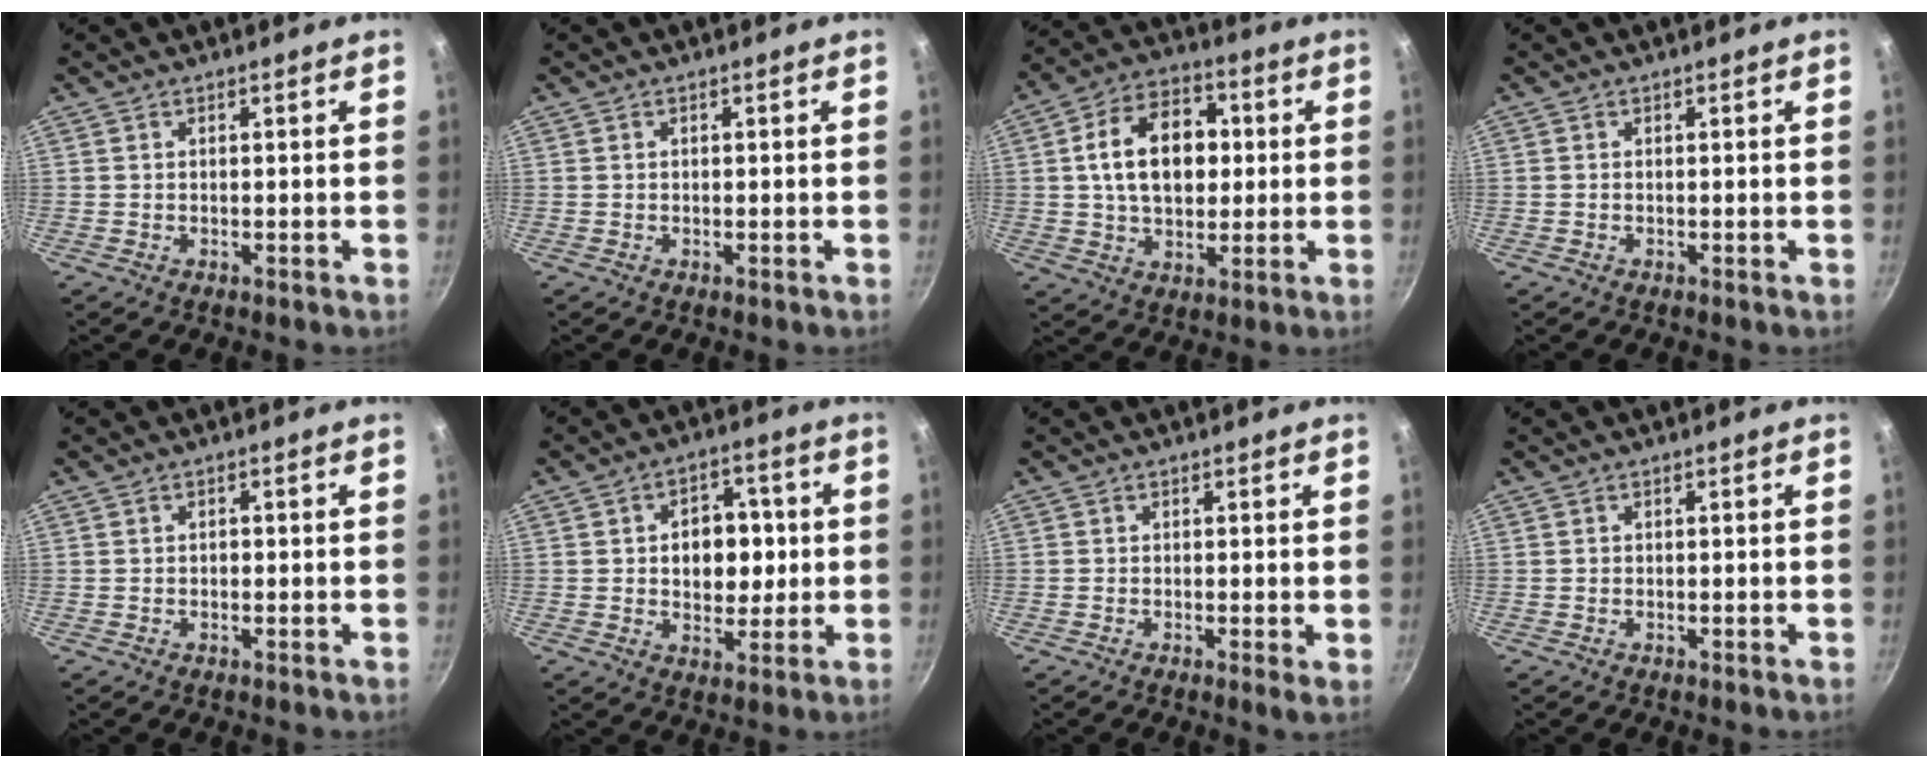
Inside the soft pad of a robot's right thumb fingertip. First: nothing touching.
{"total": 0.0}
{"total": 15.5, "force": [1.9, 10.6, 11.2], "torque": [-0.148, 0.018, 0.023]}
{"total": 0.0}
{"total": 0.7, "force": [-0.2, 0.5, 0.3], "torque": [-0.003, 0.004, -0.003]}
{"total": 9.9, "force": [0.7, 7.2, 6.8], "torque": [-0.055, 0.006, 0.009]}
{"total": 1.5, "force": [0.0, 0.3, 1.5], "torque": [-0.024, -0.007, -0.005]}
{"total": 0.0}